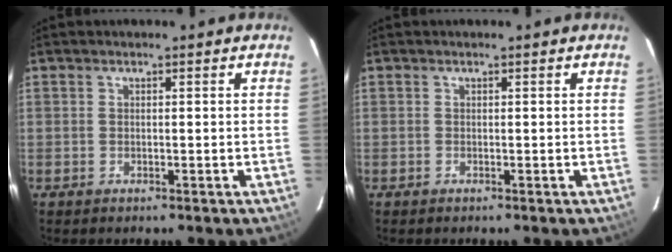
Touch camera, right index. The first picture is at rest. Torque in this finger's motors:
{"motor_torque": [0.12, 0.17, 0.02, 0.01]}